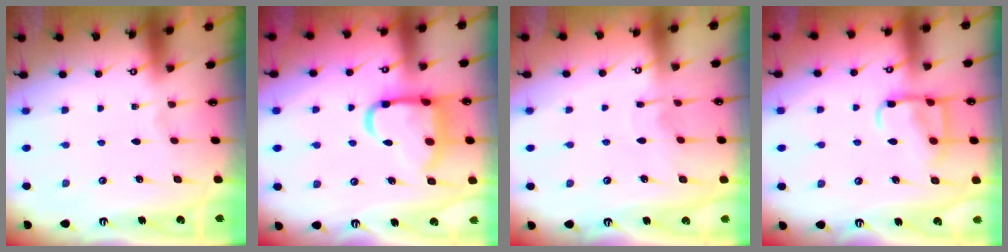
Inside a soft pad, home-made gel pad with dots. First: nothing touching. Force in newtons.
{"total": 15.7, "press": 15.5, "slide": 1.9}
{"total": 3.7, "press": 3.7, "slide": 0.4}
{"total": 11.6, "press": 11.5, "slide": 1.1}